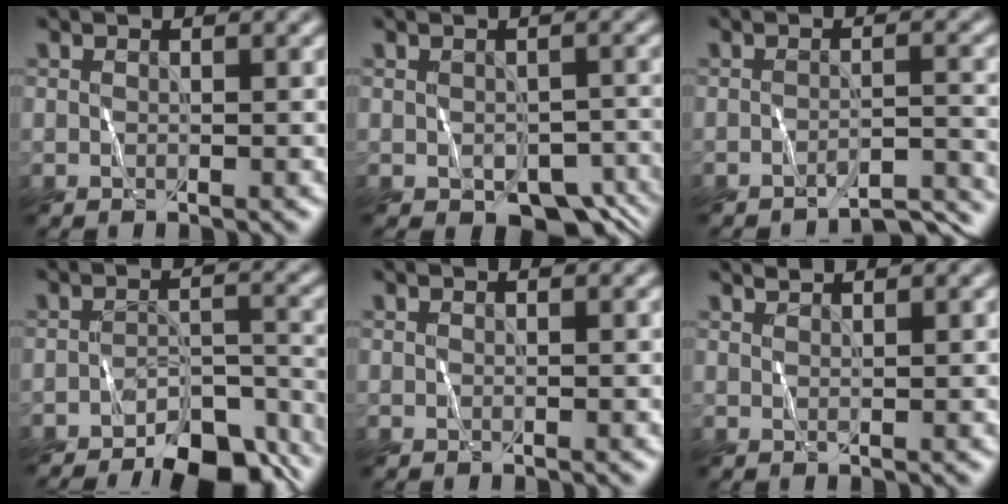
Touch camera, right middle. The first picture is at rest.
{"total": 5.8, "force": [-3.0, 3.5, 3.5], "torque": [-0.049, -0.008, -0.033]}
{"total": 3.3, "force": [-3.2, 0.1, 0.8], "torque": [-0.009, 0.004, -0.044]}
{"total": 6.7, "force": [-5.7, 1.9, 2.9], "torque": [-0.037, -0.001, -0.089]}
{"total": 0.0}
{"total": 0.8, "force": [0.8, -0.3, 0.0], "torque": [-0.004, 0.003, 0.014]}